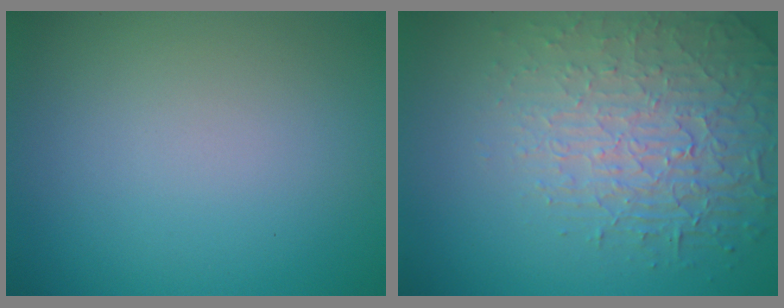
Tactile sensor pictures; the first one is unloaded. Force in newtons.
{"total": 4.2, "press": 4.0, "slide": 1.2}